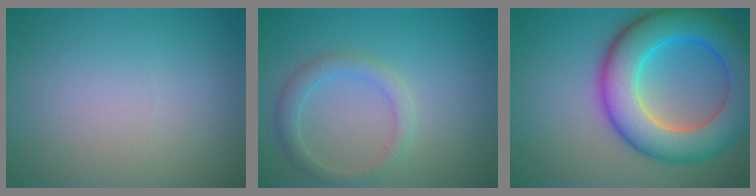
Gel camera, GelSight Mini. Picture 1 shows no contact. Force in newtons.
{"total": 2.4, "press": 2.4, "slide": 0.2}
{"total": 10.6, "press": 10.6, "slide": 0.2}